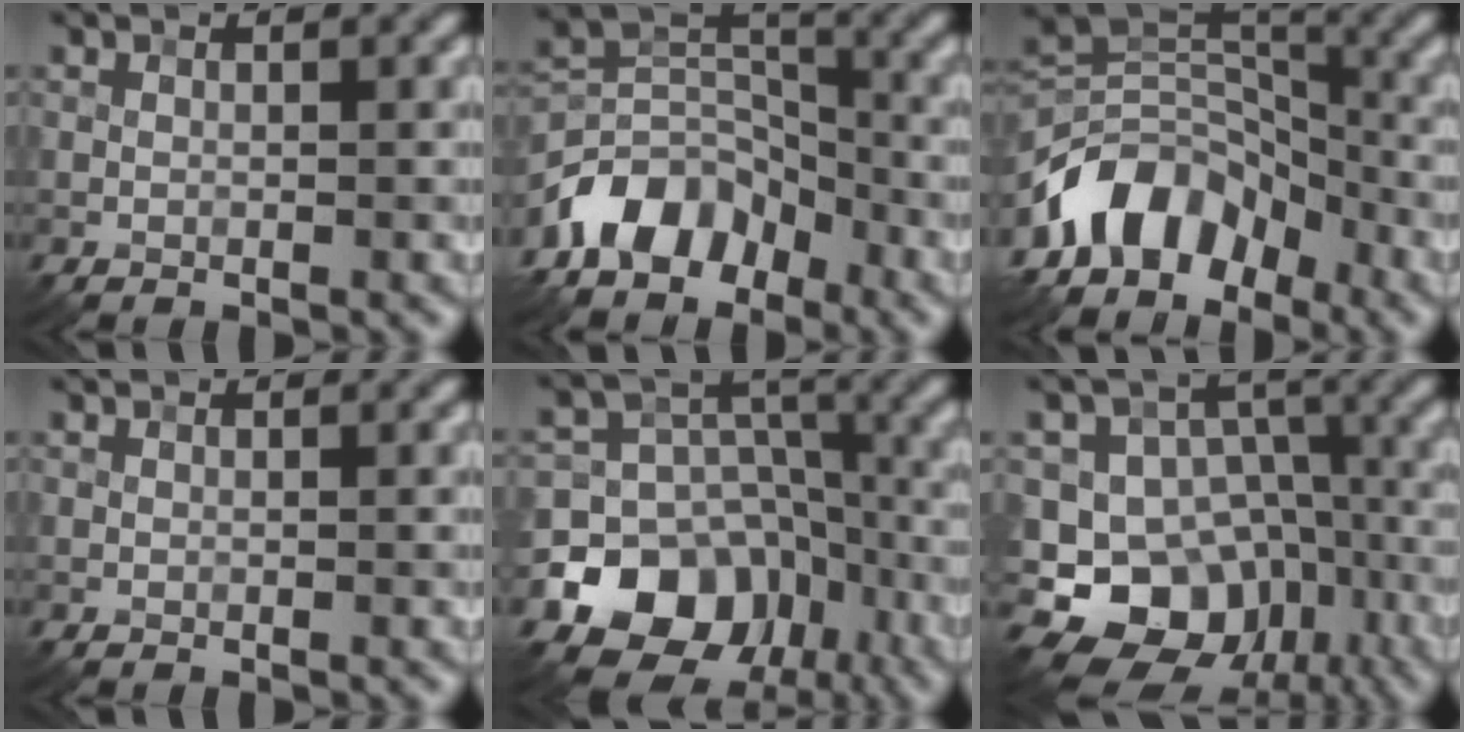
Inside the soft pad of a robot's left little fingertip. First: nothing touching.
{"total": 6.8, "force": [-4.5, 4.3, 2.8], "torque": [-0.033, -0.002, -0.096]}
{"total": 8.6, "force": [-5.2, 5.6, 4.0], "torque": [-0.044, 0.001, -0.103]}
{"total": 0.0}
{"total": 10.5, "force": [-4.9, 8.4, 4.0], "torque": [-0.064, 0.005, -0.096]}
{"total": 12.5, "force": [-5.2, 10.4, 4.3], "torque": [-0.071, 0.007, -0.111]}